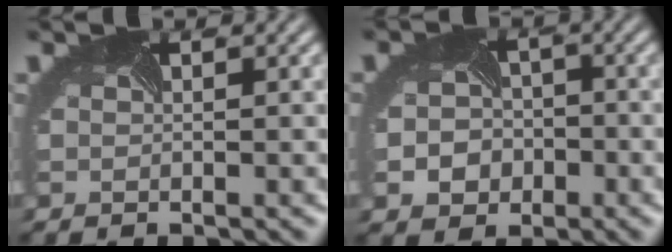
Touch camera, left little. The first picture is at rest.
{"total": 3.4, "force": [-1.2, 3.1, 1.1], "torque": [-0.009, -0.002, -0.021]}